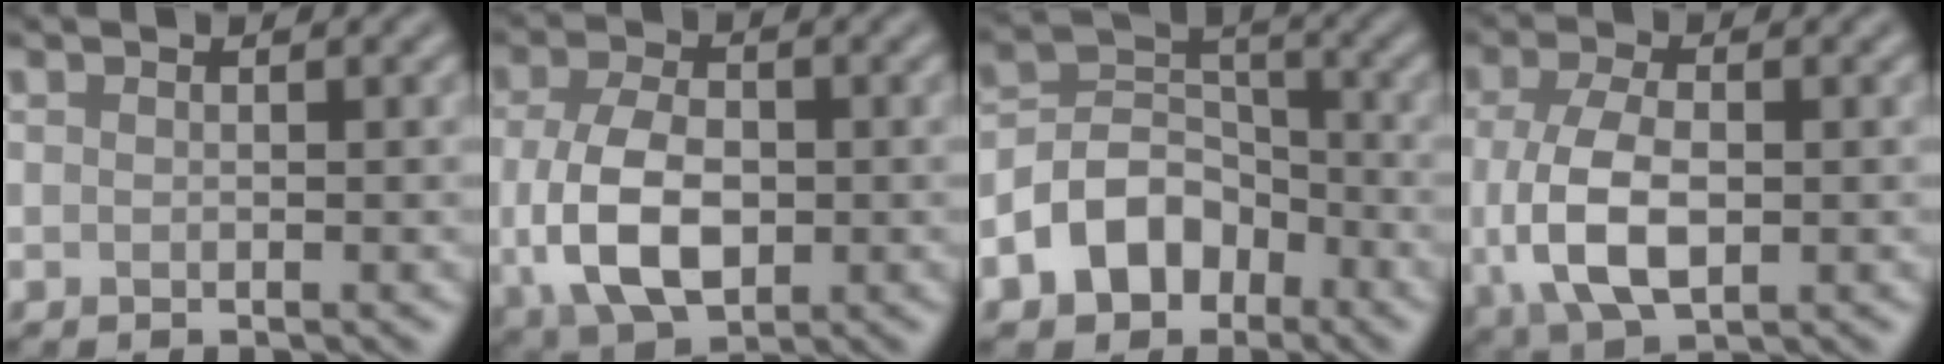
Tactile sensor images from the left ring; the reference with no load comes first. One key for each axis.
{"total": 7.3, "fx": -0.7, "fy": 4.6, "fz": 5.6, "tx": -0.119, "ty": -0.008, "tz": -0.013}
{"total": 6.3, "fx": -3.2, "fy": 4.6, "fz": 2.9, "tx": -0.042, "ty": 0.003, "tz": -0.070}
{"total": 6.4, "fx": -0.5, "fy": 3.4, "fz": 5.5, "tx": -0.122, "ty": -0.007, "tz": -0.009}